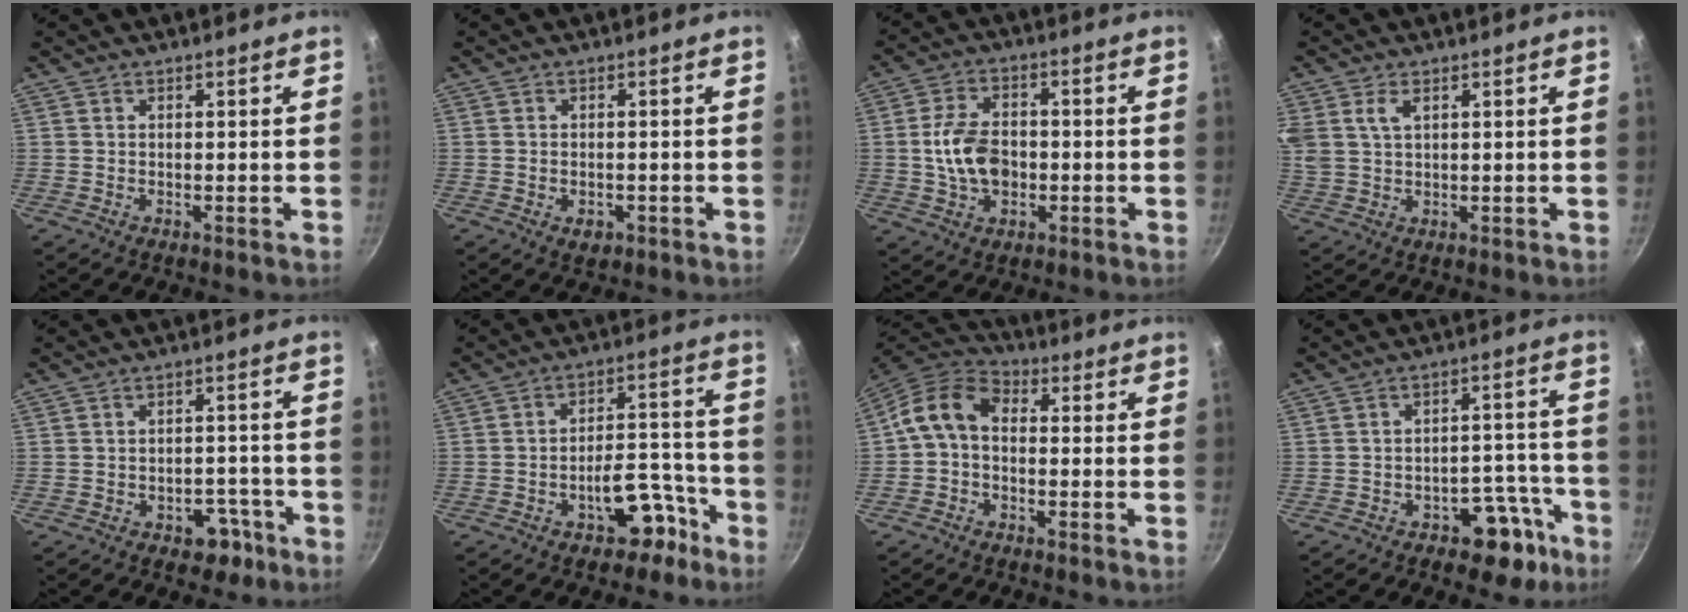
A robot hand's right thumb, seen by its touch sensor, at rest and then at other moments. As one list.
[{"total": 2.4, "force": [-0.9, 1.6, 1.6], "torque": [-0.019, 0.004, -0.007]}, {"total": 9.9, "force": [-0.8, 6.6, 7.4], "torque": [-0.122, 0.012, -0.016]}, {"total": 6.5, "force": [2.5, 3.9, 4.5], "torque": [-0.109, 0.003, 0.056]}, {"total": 5.5, "force": [-3.2, 3.6, 2.6], "torque": [-0.013, 0.032, -0.042]}, {"total": 9.7, "force": [-5.6, 5.1, 6.1], "torque": [-0.068, 0.064, -0.078]}, {"total": 9.5, "force": [-0.2, 6.6, 6.7], "torque": [-0.116, 0.029, -0.022]}, {"total": 9.7, "force": [-5.9, 5.2, 5.7], "torque": [-0.041, 0.057, -0.078]}]